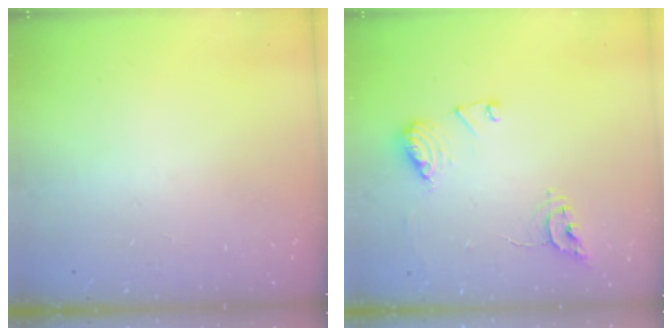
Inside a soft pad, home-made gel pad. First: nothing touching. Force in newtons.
{"total": 12.1, "press": 12.0, "slide": 1.2}